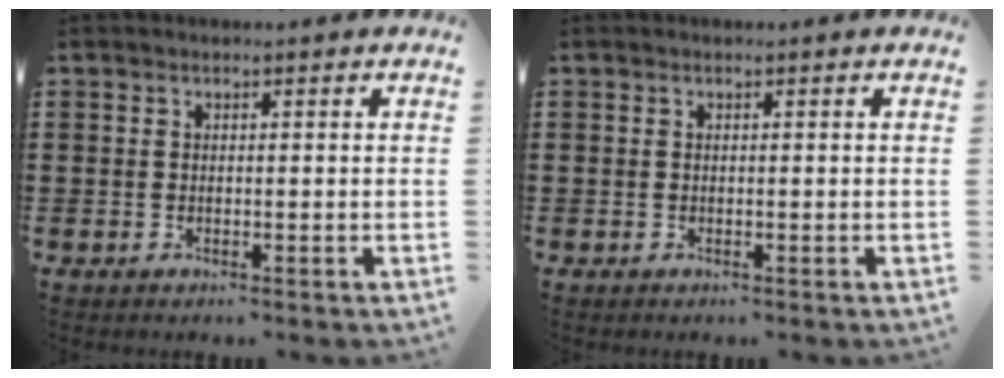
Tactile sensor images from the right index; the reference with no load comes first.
{"total": 0.0}